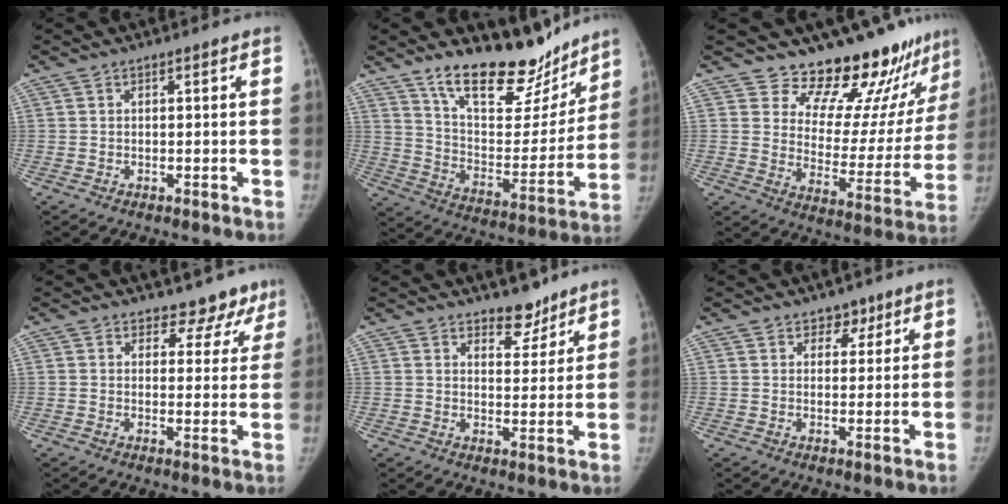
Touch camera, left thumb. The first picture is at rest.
{"total": 21.9, "force": [17.0, 8.7, 10.7], "torque": [-0.105, -0.103, 0.273]}
{"total": 17.7, "force": [16.1, 5.7, 4.8], "torque": [-0.002, -0.155, 0.210]}
{"total": 7.0, "force": [5.8, 4.0, 0.6], "torque": [0.040, -0.030, 0.054]}
{"total": 5.5, "force": [4.5, 2.7, 1.7], "torque": [0.008, -0.034, 0.069]}
{"total": 3.2, "force": [2.2, 2.3, 0.8], "torque": [0.018, -0.011, 0.028]}